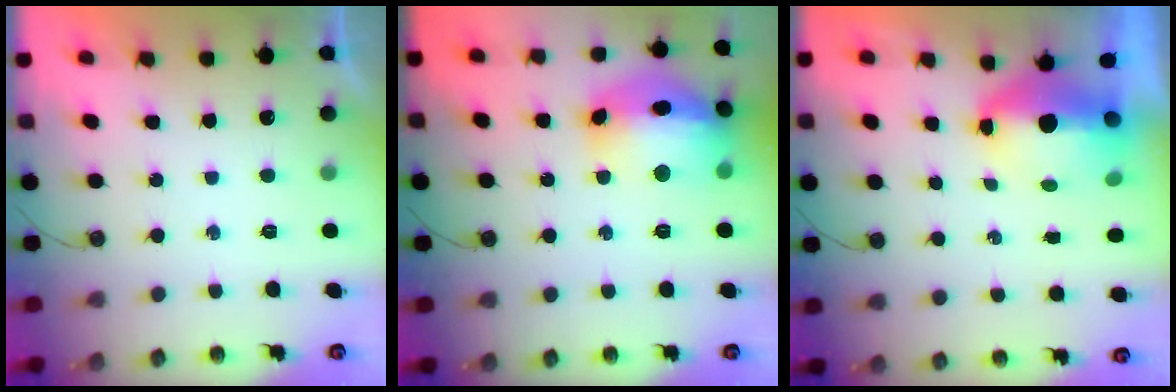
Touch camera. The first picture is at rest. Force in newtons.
{"total": 21.7, "press": 20.9, "slide": 5.6}
{"total": 14.7, "press": 9.3, "slide": 11.4}